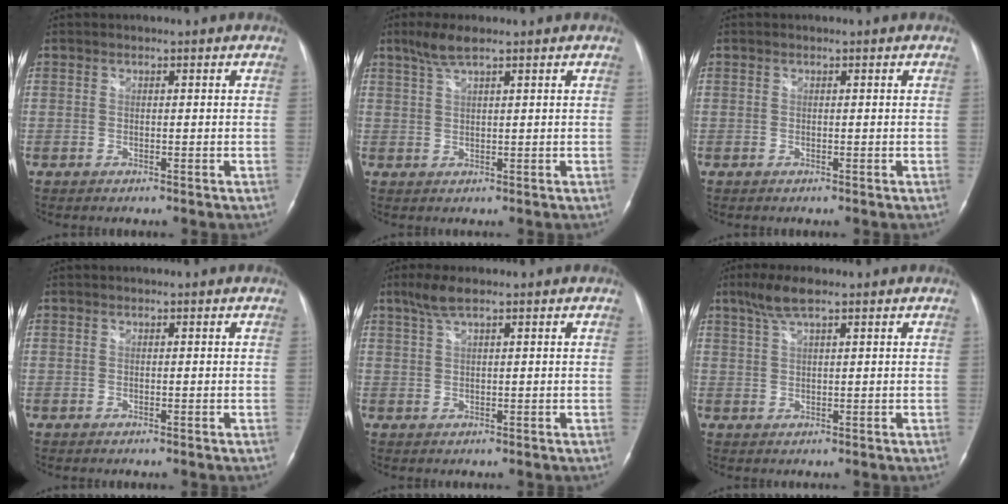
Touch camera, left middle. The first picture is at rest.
{"total": 3.7, "force": [2.7, 0.2, 2.5], "torque": [-0.062, 0.007, 0.057]}
{"total": 0.0}
{"total": 0.0}
{"total": 3.4, "force": [2.3, 0.3, 2.4], "torque": [-0.061, 0.011, 0.050]}
{"total": 4.5, "force": [3.0, 0.4, 3.2], "torque": [-0.075, 0.011, 0.062]}